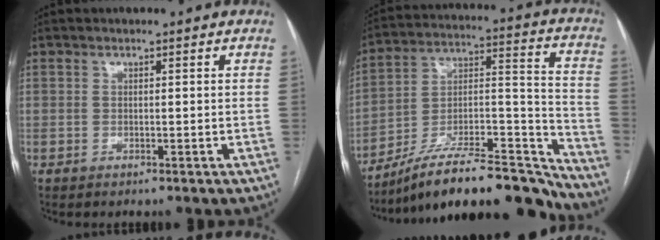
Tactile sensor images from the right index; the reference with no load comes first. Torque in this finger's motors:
{"motor_torque": [0.88, -1.26, 0.56, 0.16]}